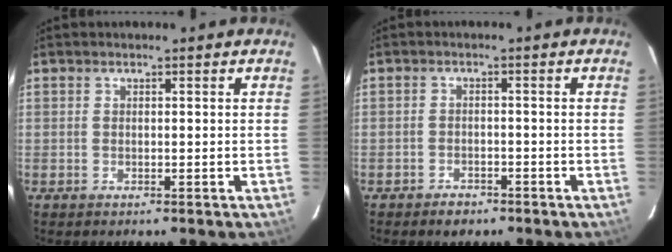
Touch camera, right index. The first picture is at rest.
{"total": 3.3, "force": [-2.6, 1.8, 0.9], "torque": [-0.027, 0.003, -0.040]}